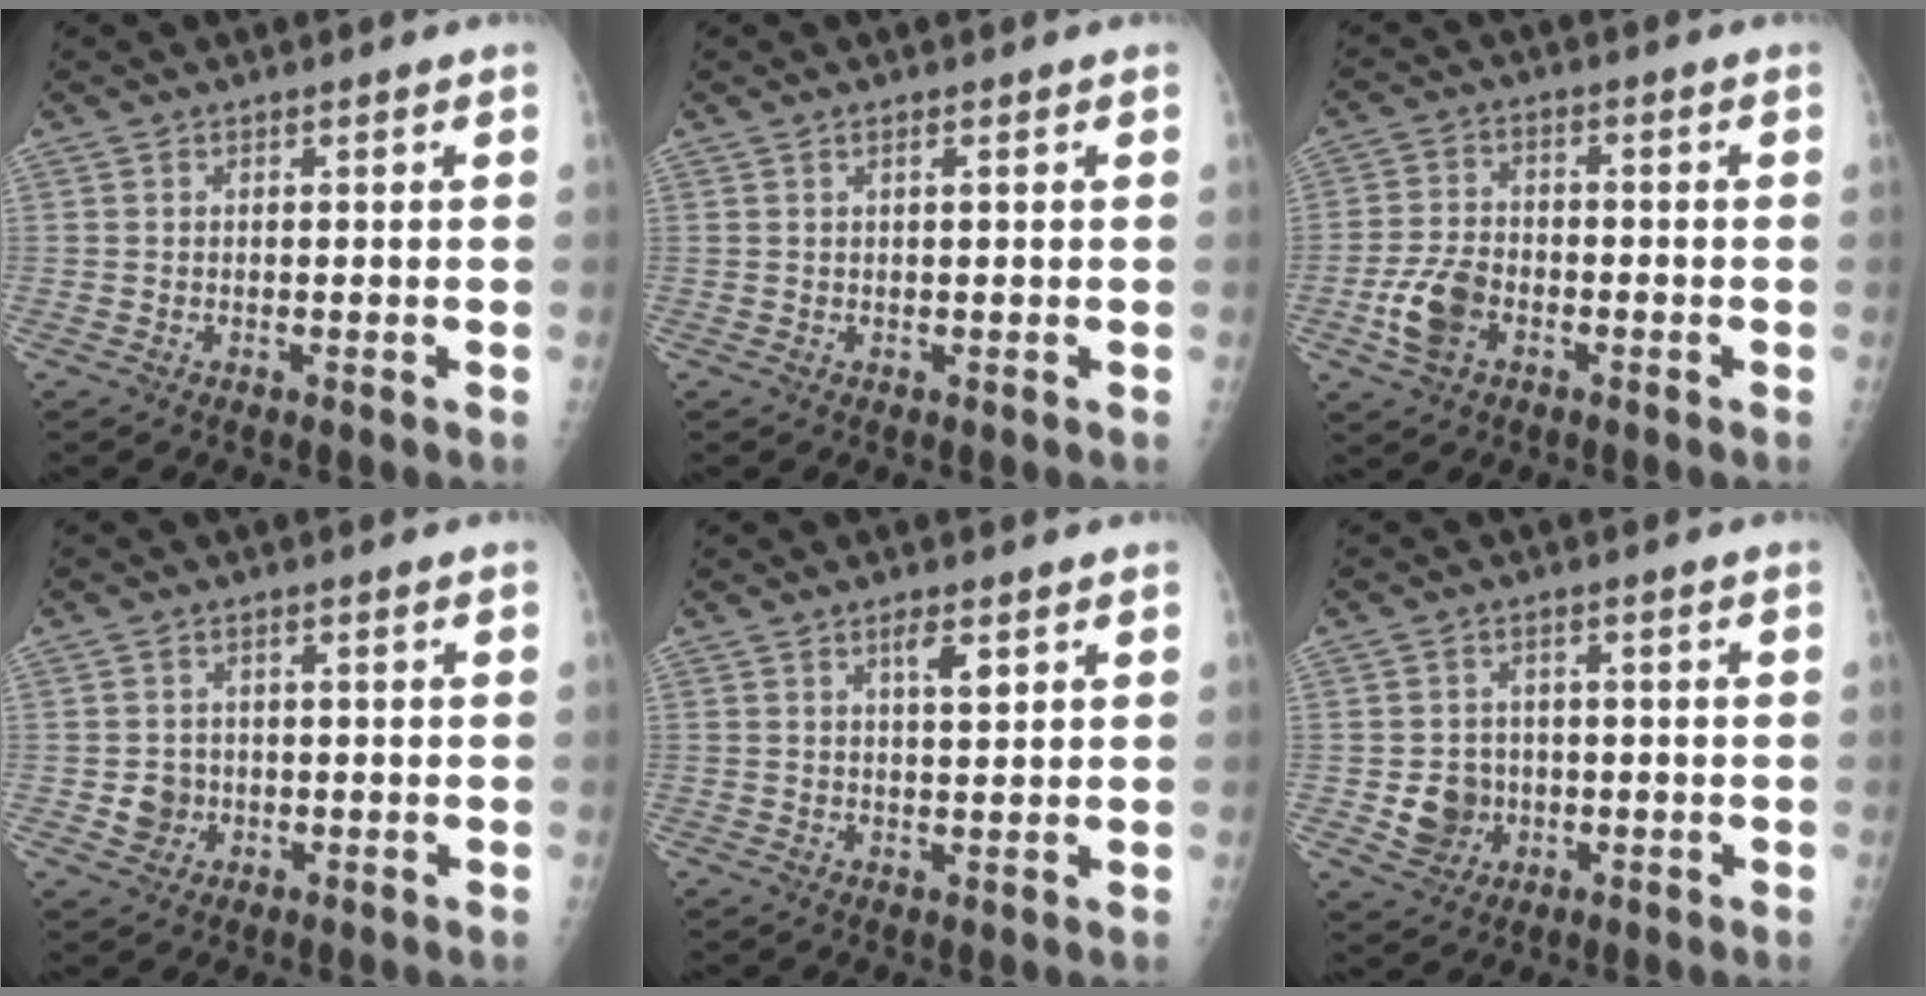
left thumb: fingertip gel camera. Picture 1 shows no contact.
{"total": 0.9, "force": [0.4, 0.1, 0.8], "torque": [-0.016, 0.005, 0.006]}
{"total": 7.4, "force": [-3.1, 4.9, 4.7], "torque": [-0.092, 0.013, -0.059]}
{"total": 3.3, "force": [-0.6, 3.1, 0.9], "torque": [0.005, 0.005, -0.007]}
{"total": 3.5, "force": [1.8, 1.0, 2.9], "torque": [-0.043, -0.008, 0.030]}
{"total": 6.0, "force": [-1.1, 5.5, 2.2], "torque": [-0.009, 0.007, -0.011]}